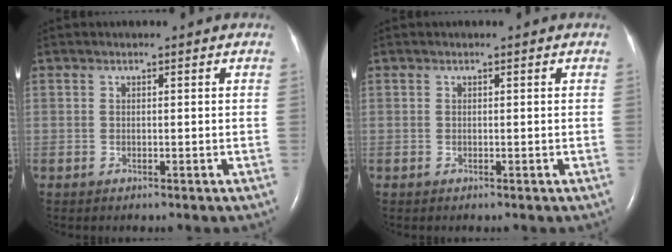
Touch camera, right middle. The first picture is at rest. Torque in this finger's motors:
{"motor_torque": [0.00, 0.00, 0.00, 0.00]}